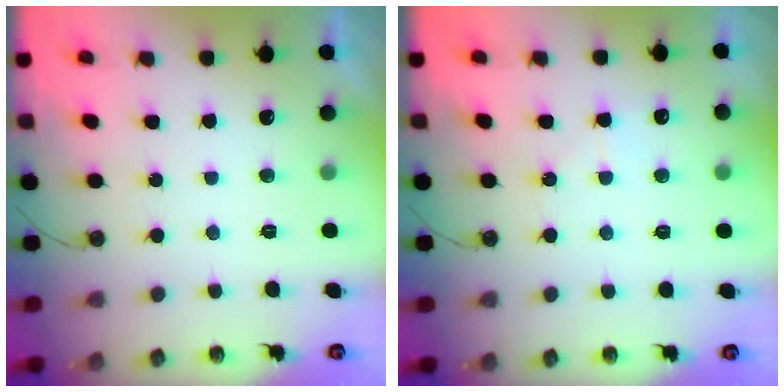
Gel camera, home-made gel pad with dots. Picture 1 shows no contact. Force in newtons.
{"total": 5.3, "press": 5.3, "slide": 0.3}